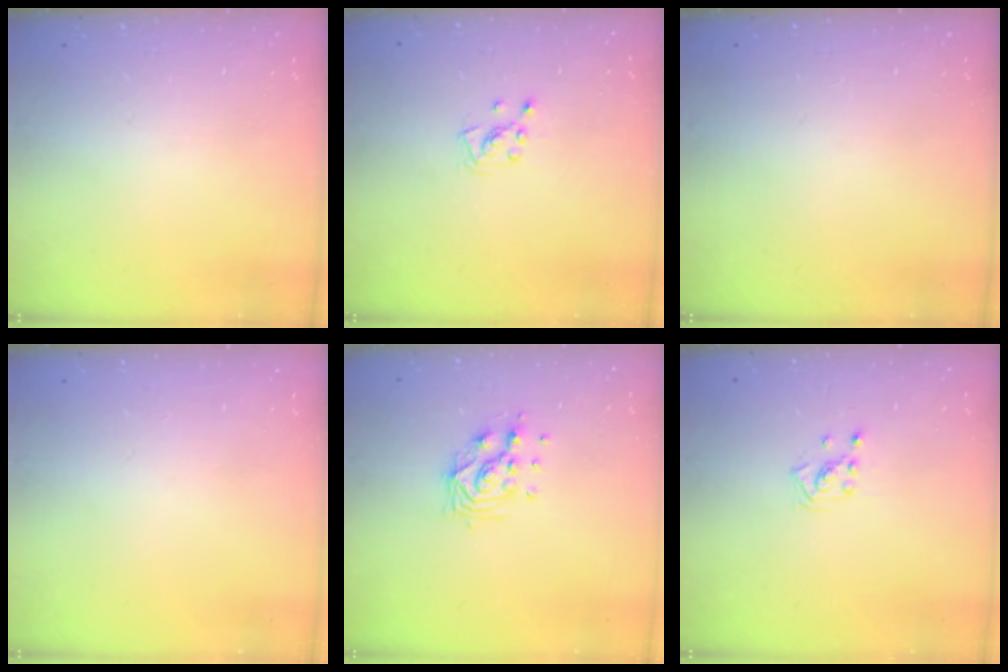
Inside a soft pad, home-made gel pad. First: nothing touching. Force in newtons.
{"total": 4.3, "press": 4.3, "slide": 0.4}
{"total": 0.0}
{"total": 0.0}
{"total": 9.2, "press": 9.2, "slide": 0.5}
{"total": 1.4, "press": 1.4, "slide": 0.1}